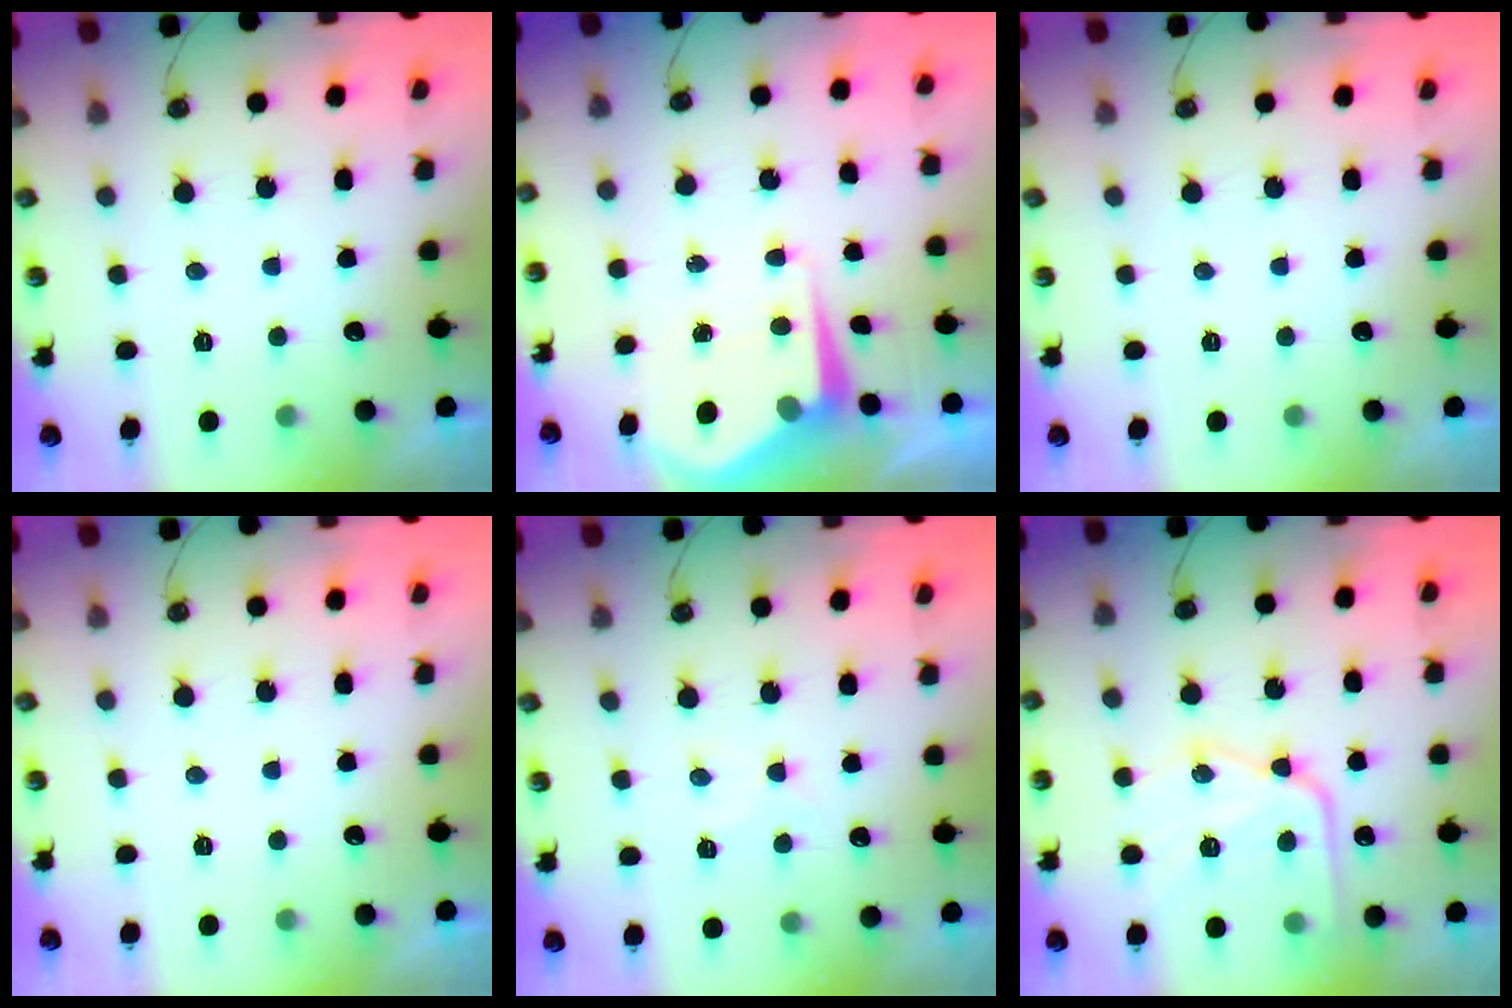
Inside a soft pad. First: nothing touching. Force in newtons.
{"total": 6.8, "press": 6.8, "slide": 0.5}
{"total": 0.0}
{"total": 0.0}
{"total": 7.9, "press": 7.9, "slide": 0.8}
{"total": 16.4, "press": 16.3, "slide": 1.6}